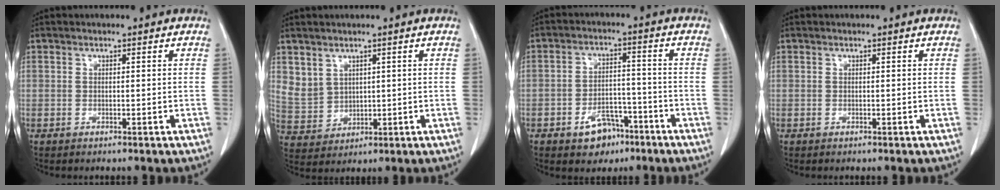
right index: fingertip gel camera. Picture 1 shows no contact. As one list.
[{"total": 6.0, "force": [3.2, 4.8, 1.4], "torque": [-0.035, 0.007, 0.085]}, {"total": 6.7, "force": [-4.1, 4.0, 3.5], "torque": [-0.059, 0.011, -0.061]}, {"total": 0.0}]